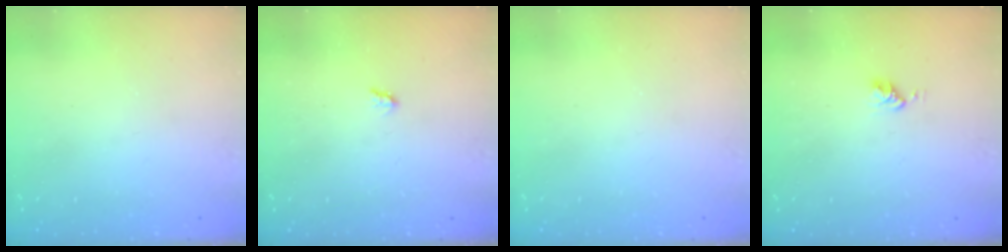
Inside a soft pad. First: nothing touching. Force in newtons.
{"total": 1.7, "press": 1.6, "slide": 0.3}
{"total": 0.0}
{"total": 2.8, "press": 2.8, "slide": 0.4}